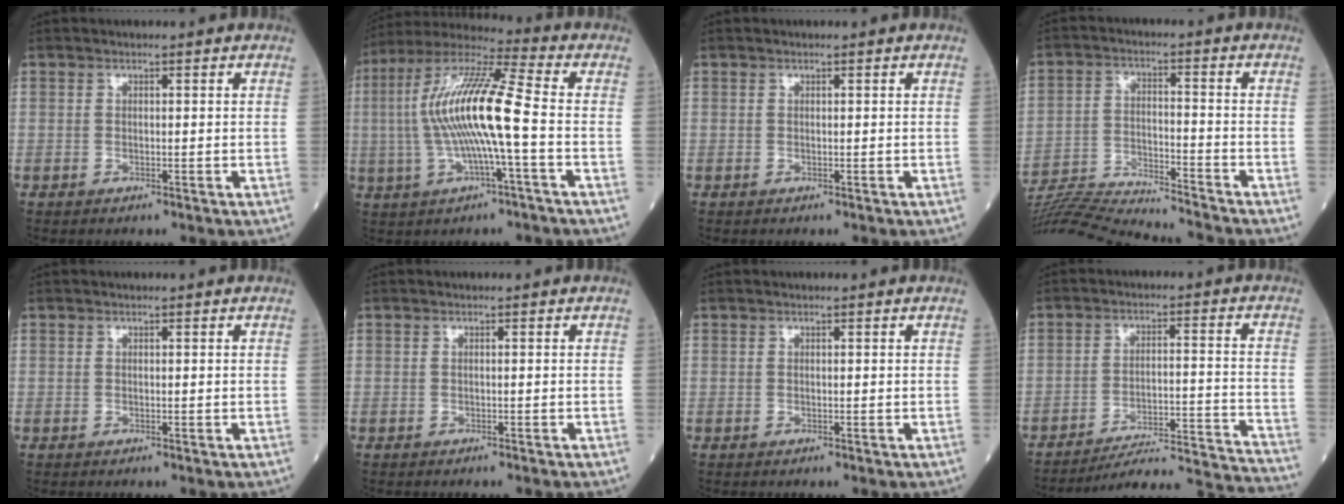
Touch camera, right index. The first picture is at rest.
{"total": 14.5, "force": [-1.1, 0.9, 14.5], "torque": [-0.287, 0.015, -0.028]}
{"total": 0.0}
{"total": 16.0, "force": [-15.5, -1.2, 3.9], "torque": [-0.065, -0.005, -0.257]}
{"total": 0.0}
{"total": 1.4, "force": [-1.2, -0.1, 0.6], "torque": [-0.004, 0.001, -0.016]}
{"total": 0.0}
{"total": 20.4, "force": [-19.8, -1.8, 4.5], "torque": [-0.025, -0.009, -0.271]}